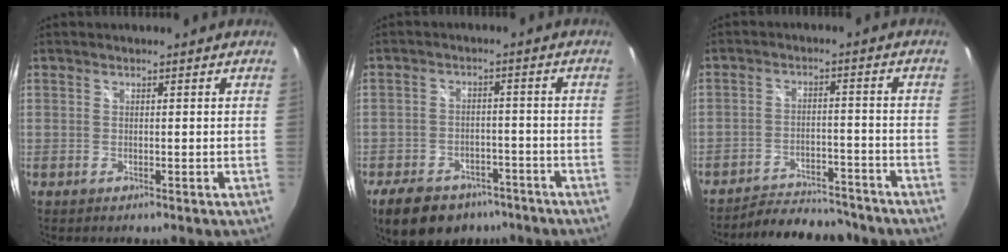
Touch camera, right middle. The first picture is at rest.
{"total": 13.5, "force": [-9.5, 7.6, 5.9], "torque": [-0.141, 0.007, -0.131]}
{"total": 12.6, "force": [-11.6, 3.2, 3.8], "torque": [-0.092, 0.004, -0.162]}